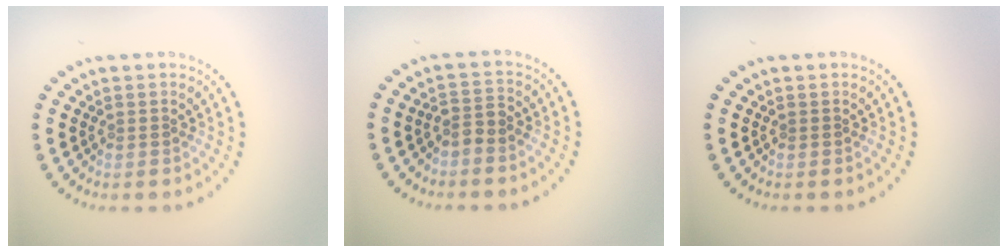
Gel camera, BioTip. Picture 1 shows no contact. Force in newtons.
{"total": 1.6, "press": 1.3, "slide": 1.0}
{"total": 0.0}